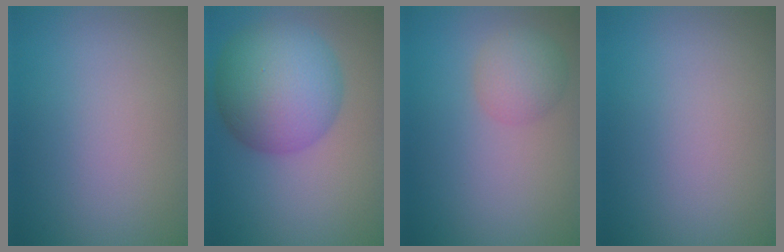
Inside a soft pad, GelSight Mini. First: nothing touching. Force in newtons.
{"total": 9.5, "press": 9.5, "slide": 0.1}
{"total": 2.8, "press": 2.8, "slide": 0.1}
{"total": 0.0}